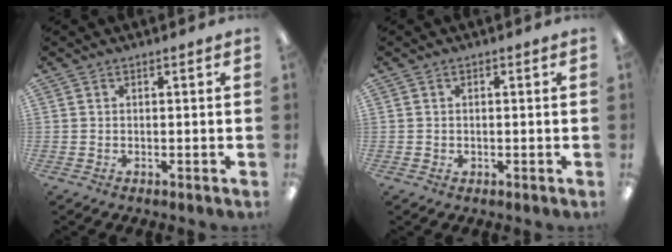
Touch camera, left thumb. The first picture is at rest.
{"total": 0.7, "force": [0.0, 0.7, 0.1], "torque": [-0.002, 0.005, -0.001]}